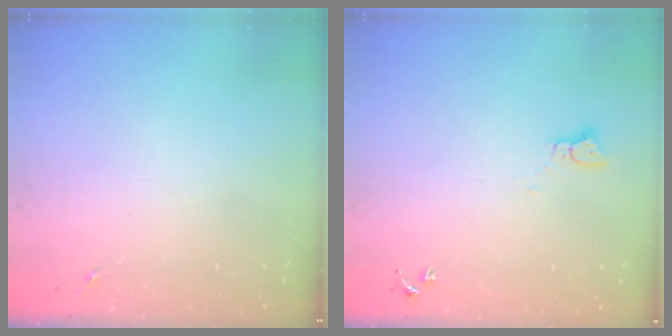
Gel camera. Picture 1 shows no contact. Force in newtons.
{"total": 2.3, "press": 2.3, "slide": 0.3}